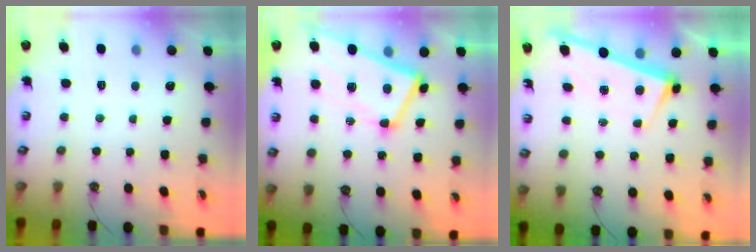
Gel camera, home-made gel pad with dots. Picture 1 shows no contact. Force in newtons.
{"total": 2.9, "press": 2.8, "slide": 0.9}
{"total": 2.6, "press": 2.5, "slide": 0.5}